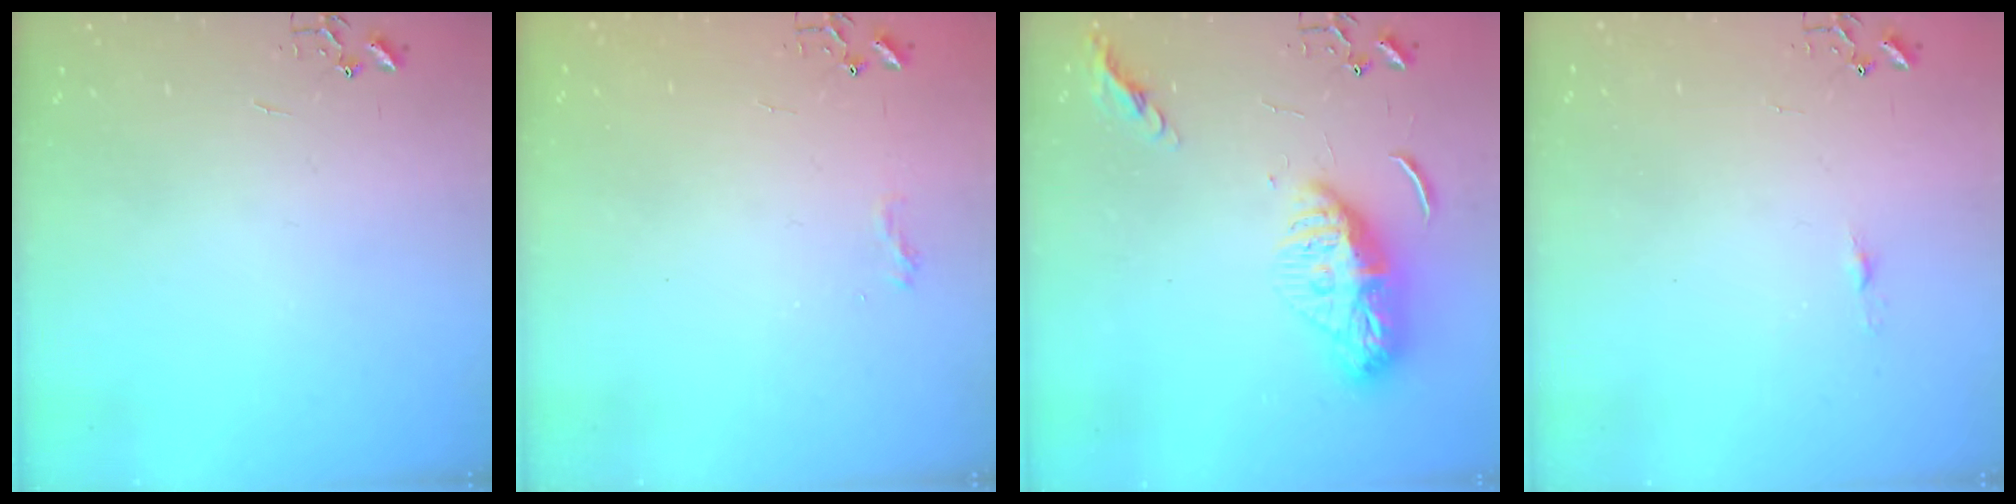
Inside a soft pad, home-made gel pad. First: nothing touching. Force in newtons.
{"total": 7.0, "press": 7.0, "slide": 0.8}
{"total": 12.5, "press": 12.5, "slide": 1.1}
{"total": 3.7, "press": 3.6, "slide": 0.5}